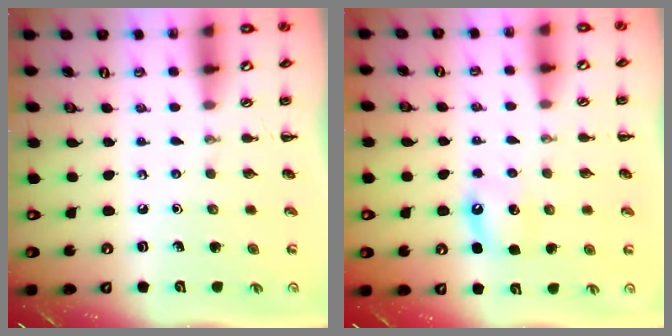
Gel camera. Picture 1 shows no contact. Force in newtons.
{"total": 4.5, "press": 4.3, "slide": 1.5}